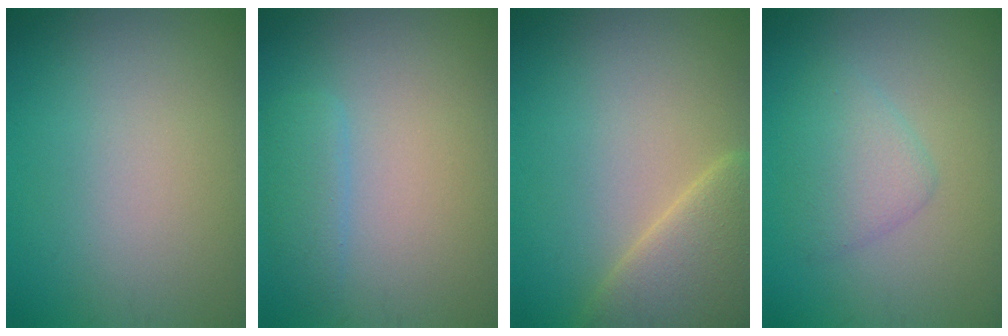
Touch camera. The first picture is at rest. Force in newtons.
{"total": 1.8, "press": 1.8, "slide": 0.2}
{"total": 5.7, "press": 5.7, "slide": 0.6}
{"total": 2.6, "press": 2.6, "slide": 0.3}